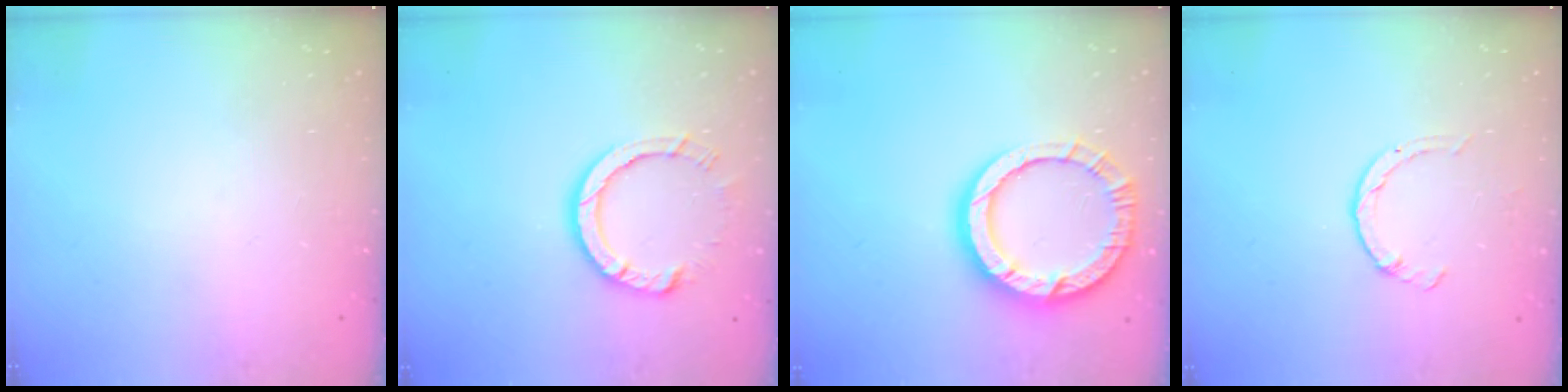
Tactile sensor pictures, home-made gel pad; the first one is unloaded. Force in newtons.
{"total": 9.1, "press": 9.1, "slide": 0.7}
{"total": 15.1, "press": 15.0, "slide": 1.5}
{"total": 2.6, "press": 2.6, "slide": 0.4}